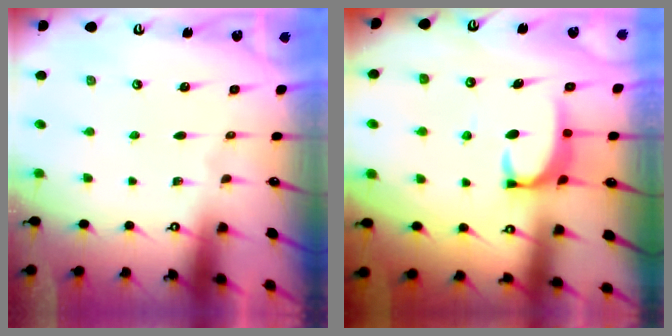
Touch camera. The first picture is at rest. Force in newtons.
{"total": 3.5, "press": 3.4, "slide": 0.7}